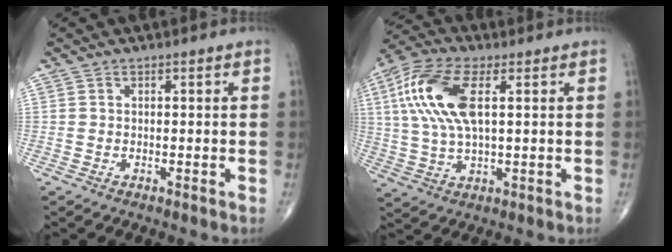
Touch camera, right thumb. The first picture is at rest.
{"total": 14.4, "force": [3.5, 6.3, 12.5], "torque": [-0.277, 0.011, 0.067]}